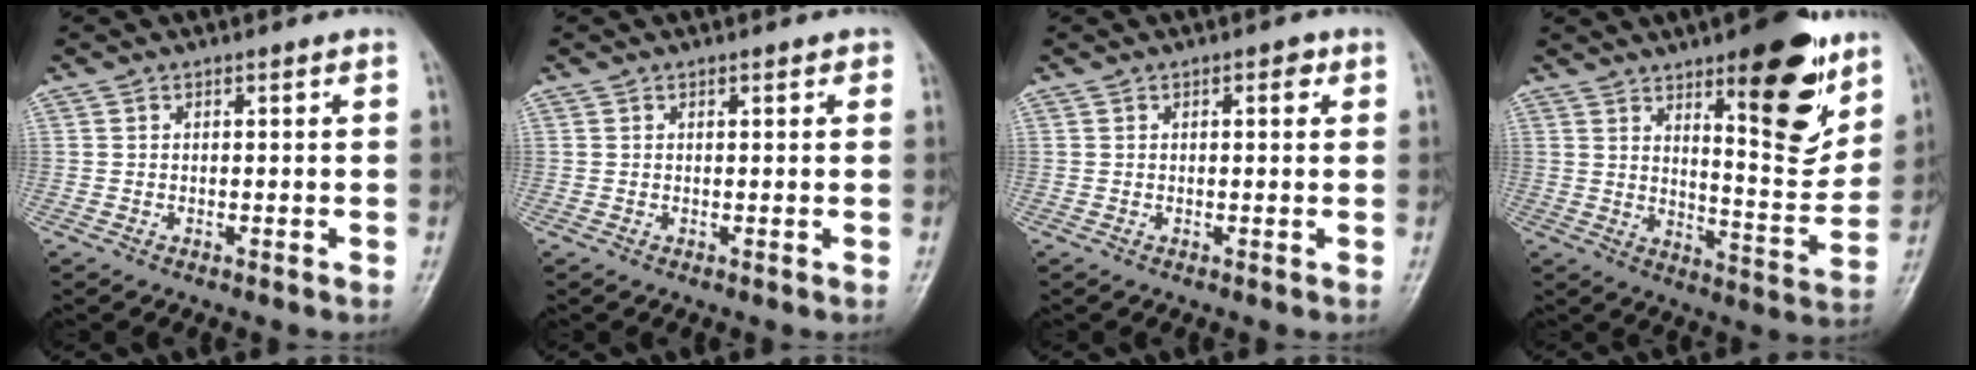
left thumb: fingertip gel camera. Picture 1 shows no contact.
{"total": 1.2, "force": [0.6, 0.5, 0.9], "torque": [-0.009, 0.001, 0.005]}
{"total": 2.0, "force": [0.8, 0.9, 1.6], "torque": [-0.017, 0.001, 0.007]}
{"total": 17.5, "force": [9.8, 5.4, 13.4], "torque": [-0.147, -0.062, 0.148]}